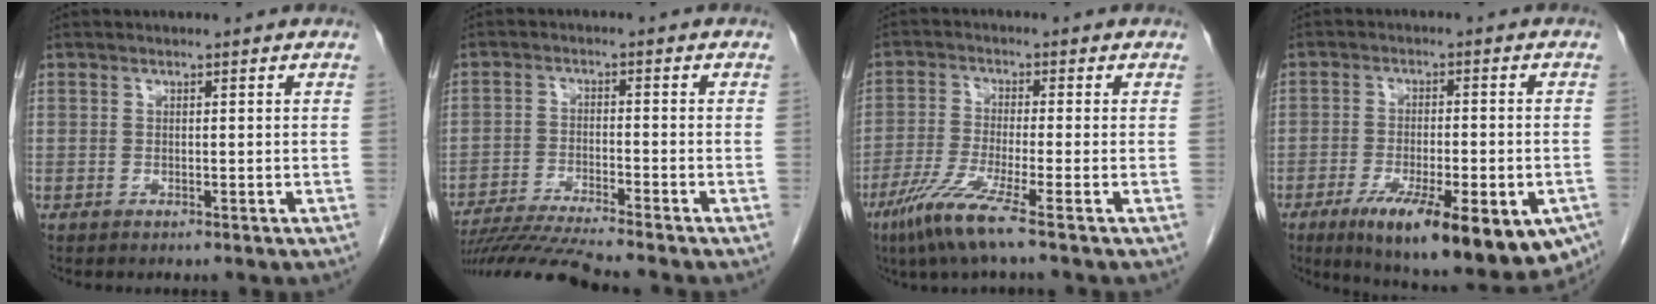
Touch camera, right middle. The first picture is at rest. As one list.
[{"total": 10.3, "force": [-9.4, -1.9, 3.9], "torque": [-0.059, -0.023, -0.165]}, {"total": 7.4, "force": [-4.6, -0.8, 5.6], "torque": [-0.115, -0.025, -0.096]}, {"total": 18.5, "force": [-12.0, 4.9, 13.2], "torque": [-0.143, -0.017, -0.167]}]